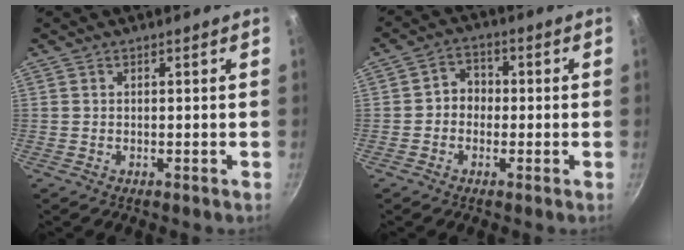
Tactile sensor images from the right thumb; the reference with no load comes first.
{"total": 4.6, "force": [-0.6, 4.0, 2.3], "torque": [-0.005, 0.016, -0.019]}